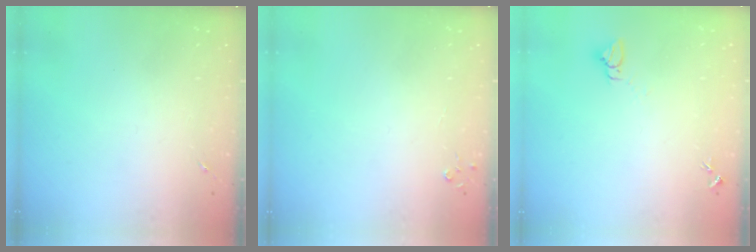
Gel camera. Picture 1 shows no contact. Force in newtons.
{"total": 2.7, "press": 2.7, "slide": 0.3}
{"total": 2.8, "press": 2.8, "slide": 0.1}